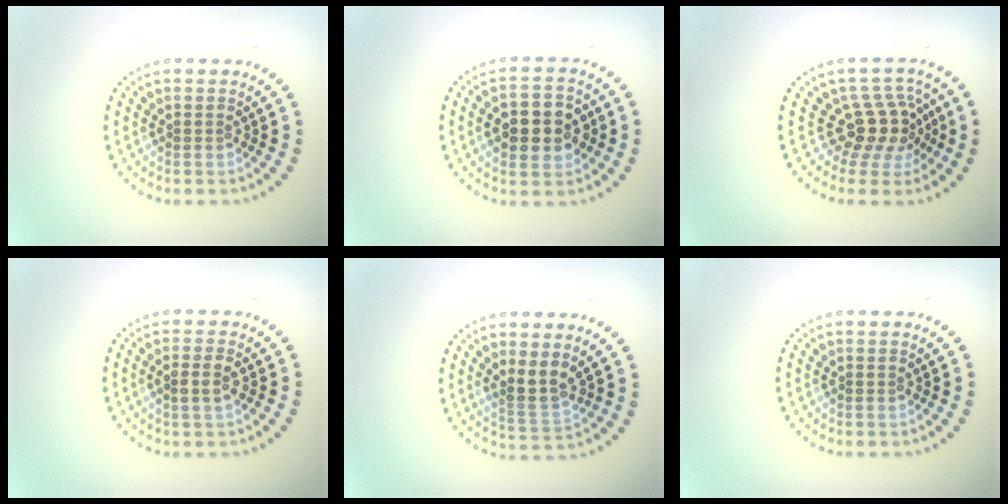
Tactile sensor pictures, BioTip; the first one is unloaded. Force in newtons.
{"total": 5.6, "press": 5.5, "slide": 0.4}
{"total": 3.9, "press": 2.9, "slide": 2.7}
{"total": 1.8, "press": 1.8, "slide": 0.2}
{"total": 2.6, "press": 2.3, "slide": 1.2}
{"total": 0.0}